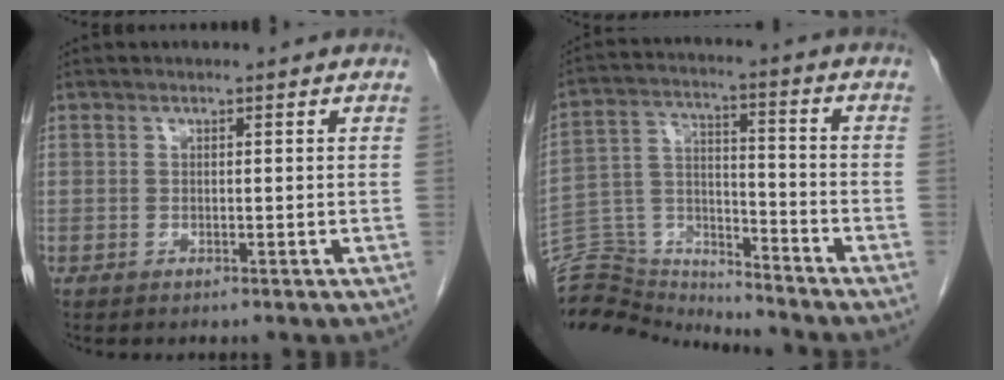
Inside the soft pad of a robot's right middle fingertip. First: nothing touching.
{"total": 12.7, "force": [-12.6, 1.5, -0.2], "torque": [-0.007, 0.051, -0.226]}